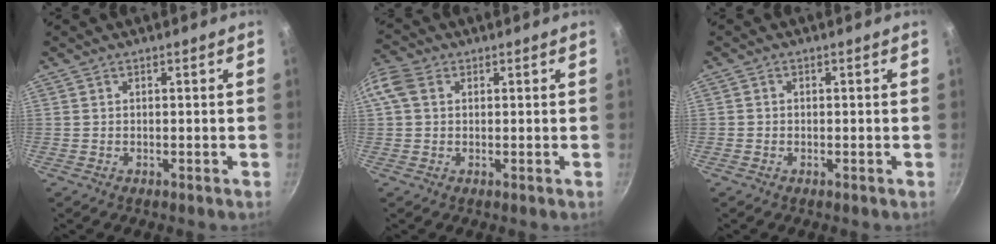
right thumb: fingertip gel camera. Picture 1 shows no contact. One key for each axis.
{"total": 5.1, "fx": 1.3, "fy": 3.7, "fz": 3.2, "tx": -0.065, "ty": 0.013, "tz": 0.016}
{"total": 0.8, "fx": -0.3, "fy": 0.7, "fz": 0.2, "tx": -0.004, "ty": 0.002, "tz": -0.007}